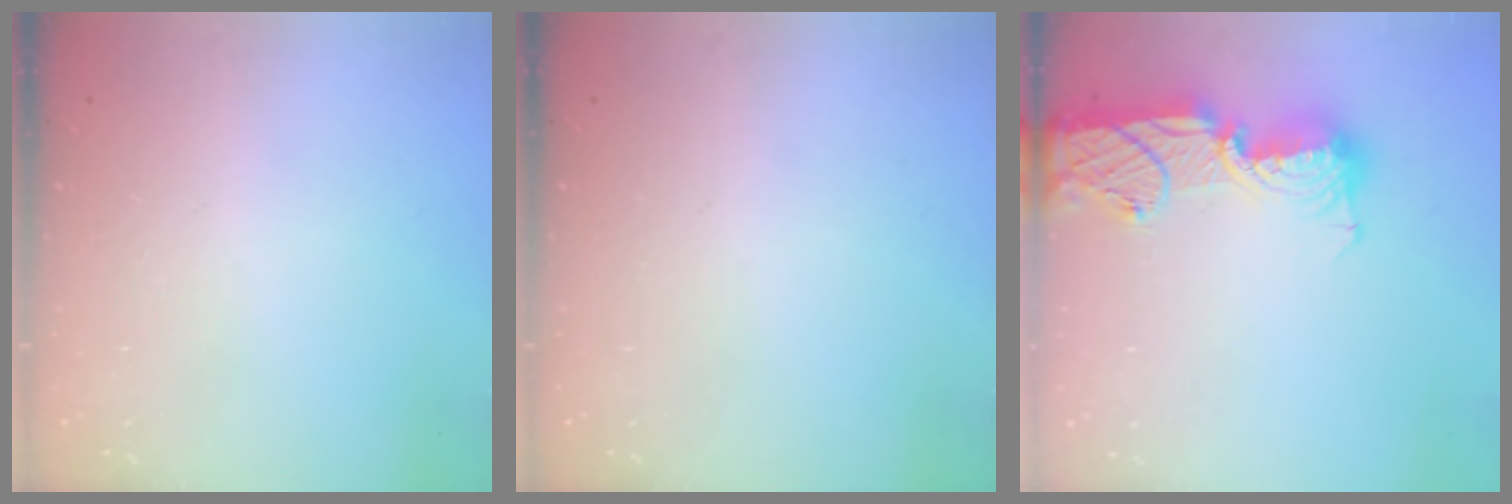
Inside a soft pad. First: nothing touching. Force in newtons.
{"total": 0.0}
{"total": 17.0, "press": 16.3, "slide": 4.7}